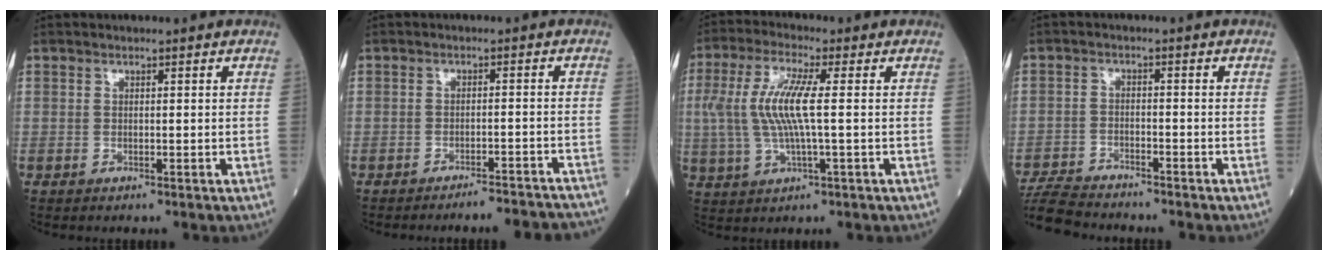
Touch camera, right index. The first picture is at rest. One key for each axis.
{"total": 10.0, "fx": -9.7, "fy": 0.5, "fz": 2.4, "tx": -0.006, "ty": 0.003, "tz": -0.113}
{"total": 9.3, "fx": 0.7, "fy": 1.4, "fz": 9.2, "tx": -0.208, "ty": 0.010, "tz": 0.012}
{"total": 7.6, "fx": -7.3, "fy": 1.3, "fz": 1.5, "tx": -0.027, "ty": -0.014, "tz": -0.134}